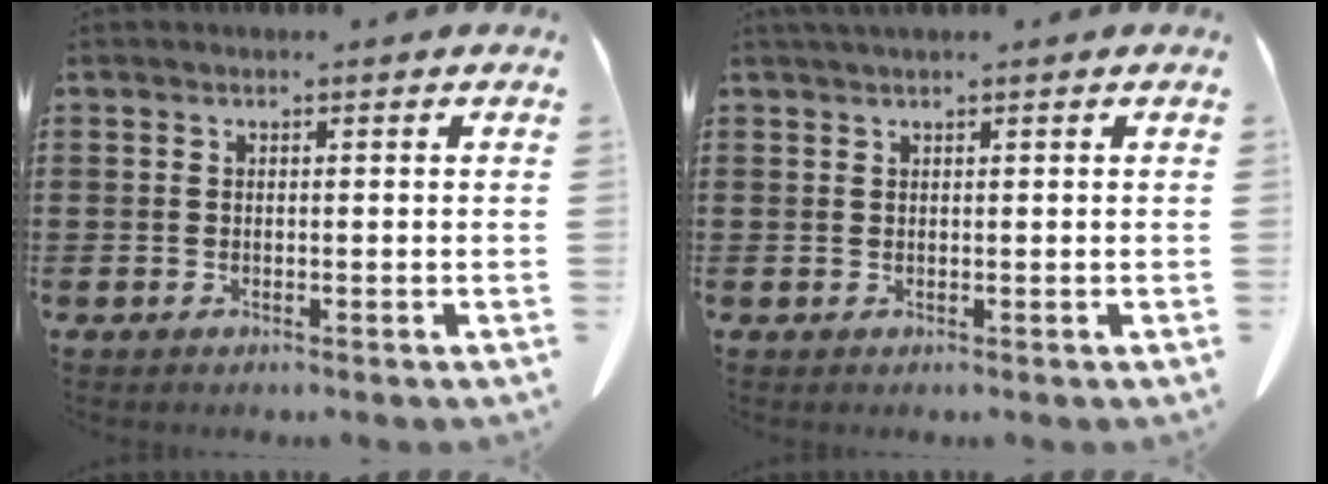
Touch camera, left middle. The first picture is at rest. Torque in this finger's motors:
{"motor_torque": [-0.40, 0.43, 0.08, 0.03]}